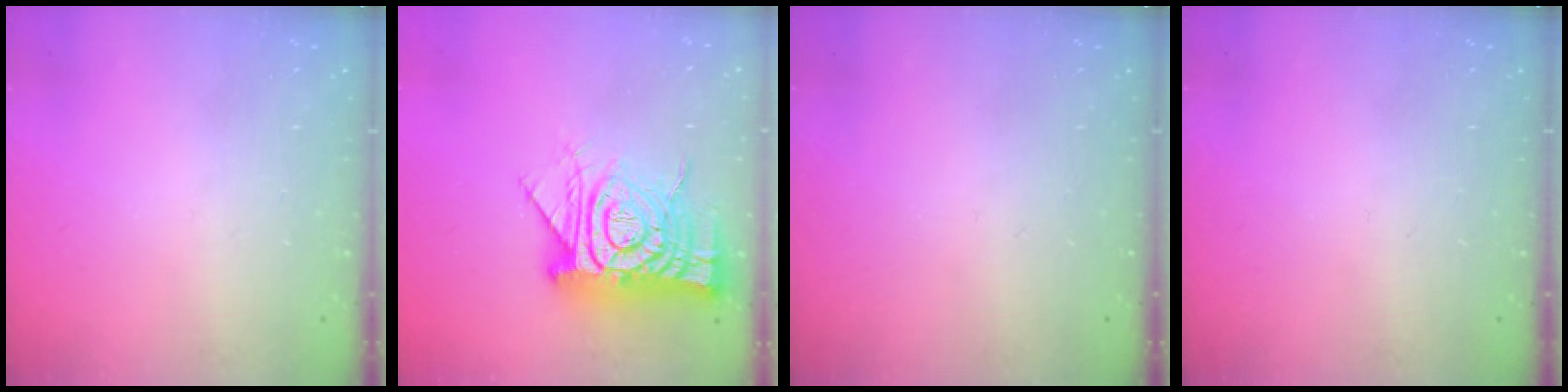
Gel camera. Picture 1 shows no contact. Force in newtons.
{"total": 18.4, "press": 18.3, "slide": 1.8}
{"total": 0.0}
{"total": 0.0}